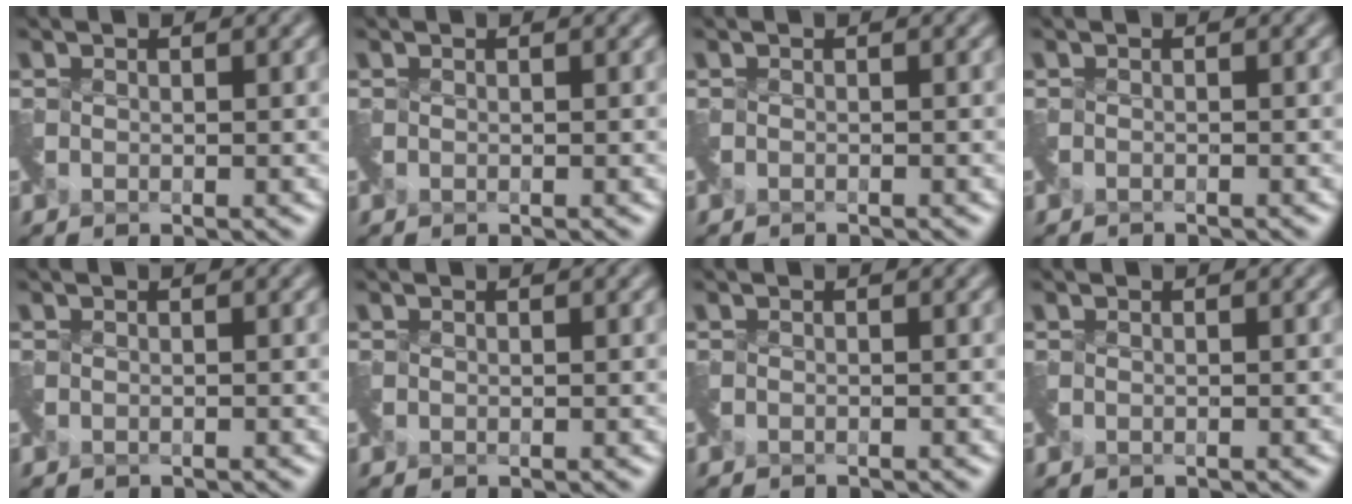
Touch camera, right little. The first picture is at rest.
{"total": 0.0}
{"total": 1.0, "force": [-1.0, -0.1, -0.2], "torque": [0.003, -0.013, -0.024]}
{"total": 1.3, "force": [-1.3, -0.1, -0.3], "torque": [0.004, -0.014, -0.029]}
{"total": 0.7, "force": [-0.7, 0.3, 0.1], "torque": [-0.003, -0.010, -0.019]}
{"total": 0.0}
{"total": 1.0, "force": [-1.0, -0.1, -0.3], "torque": [0.004, -0.013, -0.024]}
{"total": 0.6, "force": [-0.4, 0.3, 0.2], "torque": [-0.006, -0.007, -0.012]}